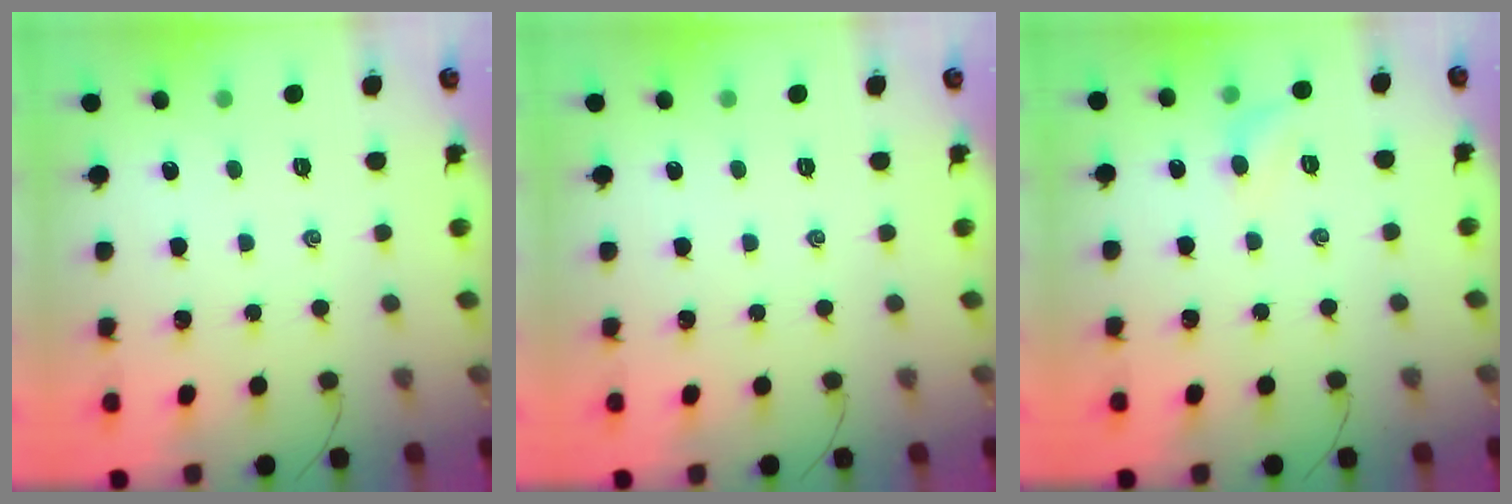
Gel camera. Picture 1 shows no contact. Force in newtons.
{"total": 0.0}
{"total": 5.7, "press": 5.5, "slide": 1.5}